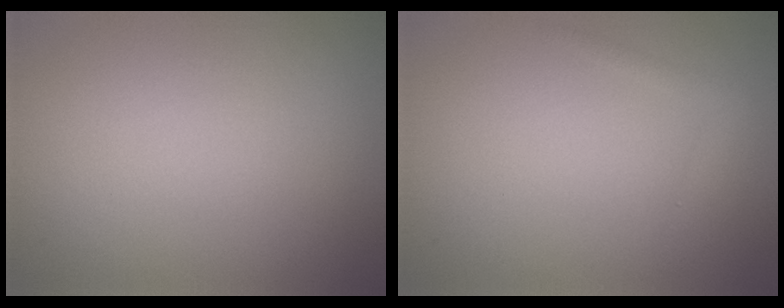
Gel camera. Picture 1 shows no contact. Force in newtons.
{"total": 1.1, "press": 1.1, "slide": 0.1}